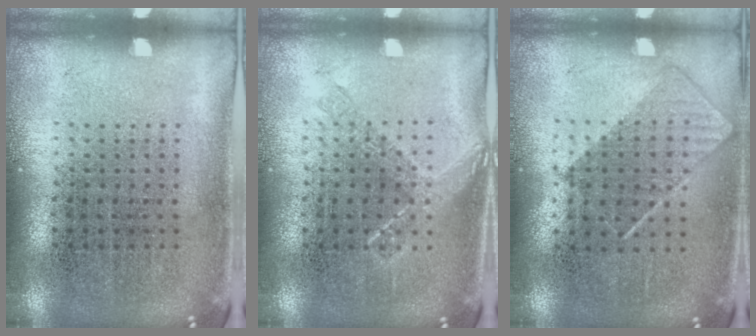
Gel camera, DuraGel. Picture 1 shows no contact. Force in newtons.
{"total": 0.8, "press": 0.8, "slide": 0.3}
{"total": 0.8, "press": 0.7, "slide": 0.5}